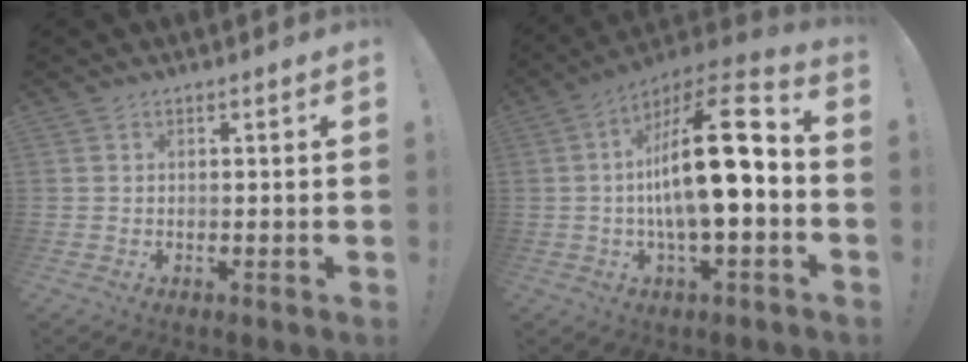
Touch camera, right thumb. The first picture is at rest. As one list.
[{"total": 20.5, "force": [-0.3, 6.6, 19.4], "torque": [-0.308, 0.004, -0.012]}]